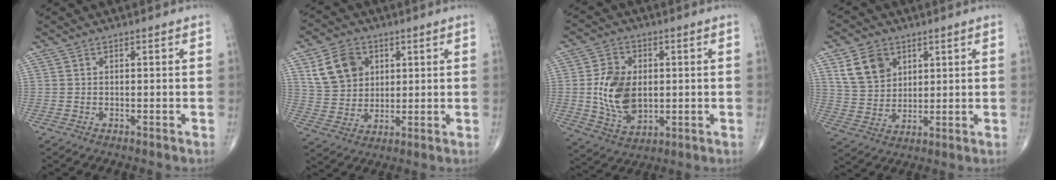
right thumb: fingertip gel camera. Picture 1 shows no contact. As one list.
[{"total": 10.4, "force": [3.9, 8.1, 5.2], "torque": [-0.072, -0.010, 0.080]}, {"total": 12.5, "force": [0.1, 8.4, 9.2], "torque": [-0.152, -0.005, 0.011]}, {"total": 8.9, "force": [4.2, 6.6, 4.4], "torque": [-0.061, -0.018, 0.086]}]